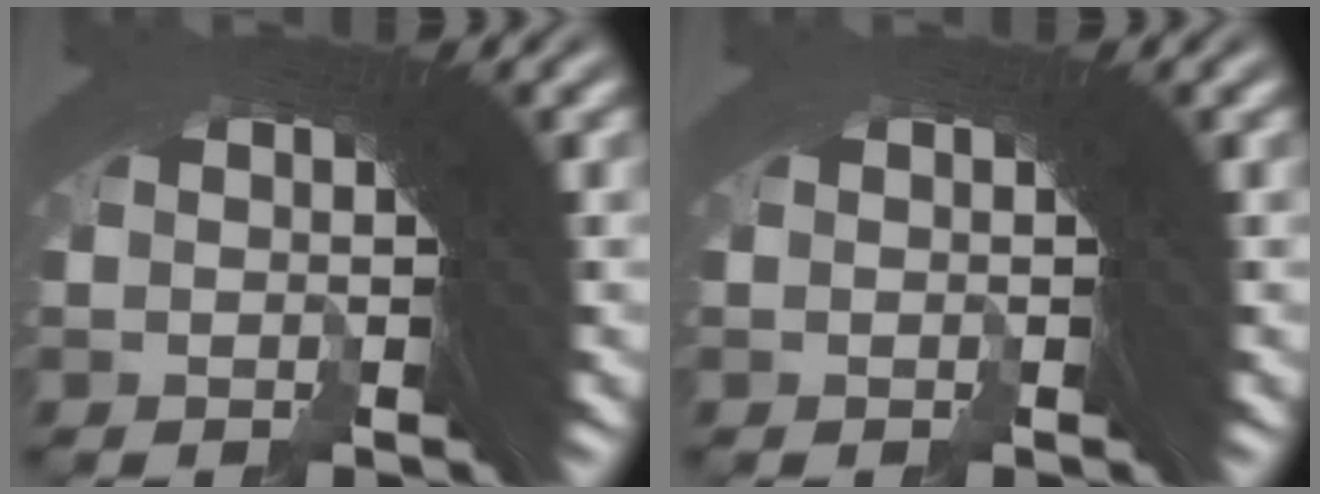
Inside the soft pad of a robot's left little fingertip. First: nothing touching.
{"total": 0.0}